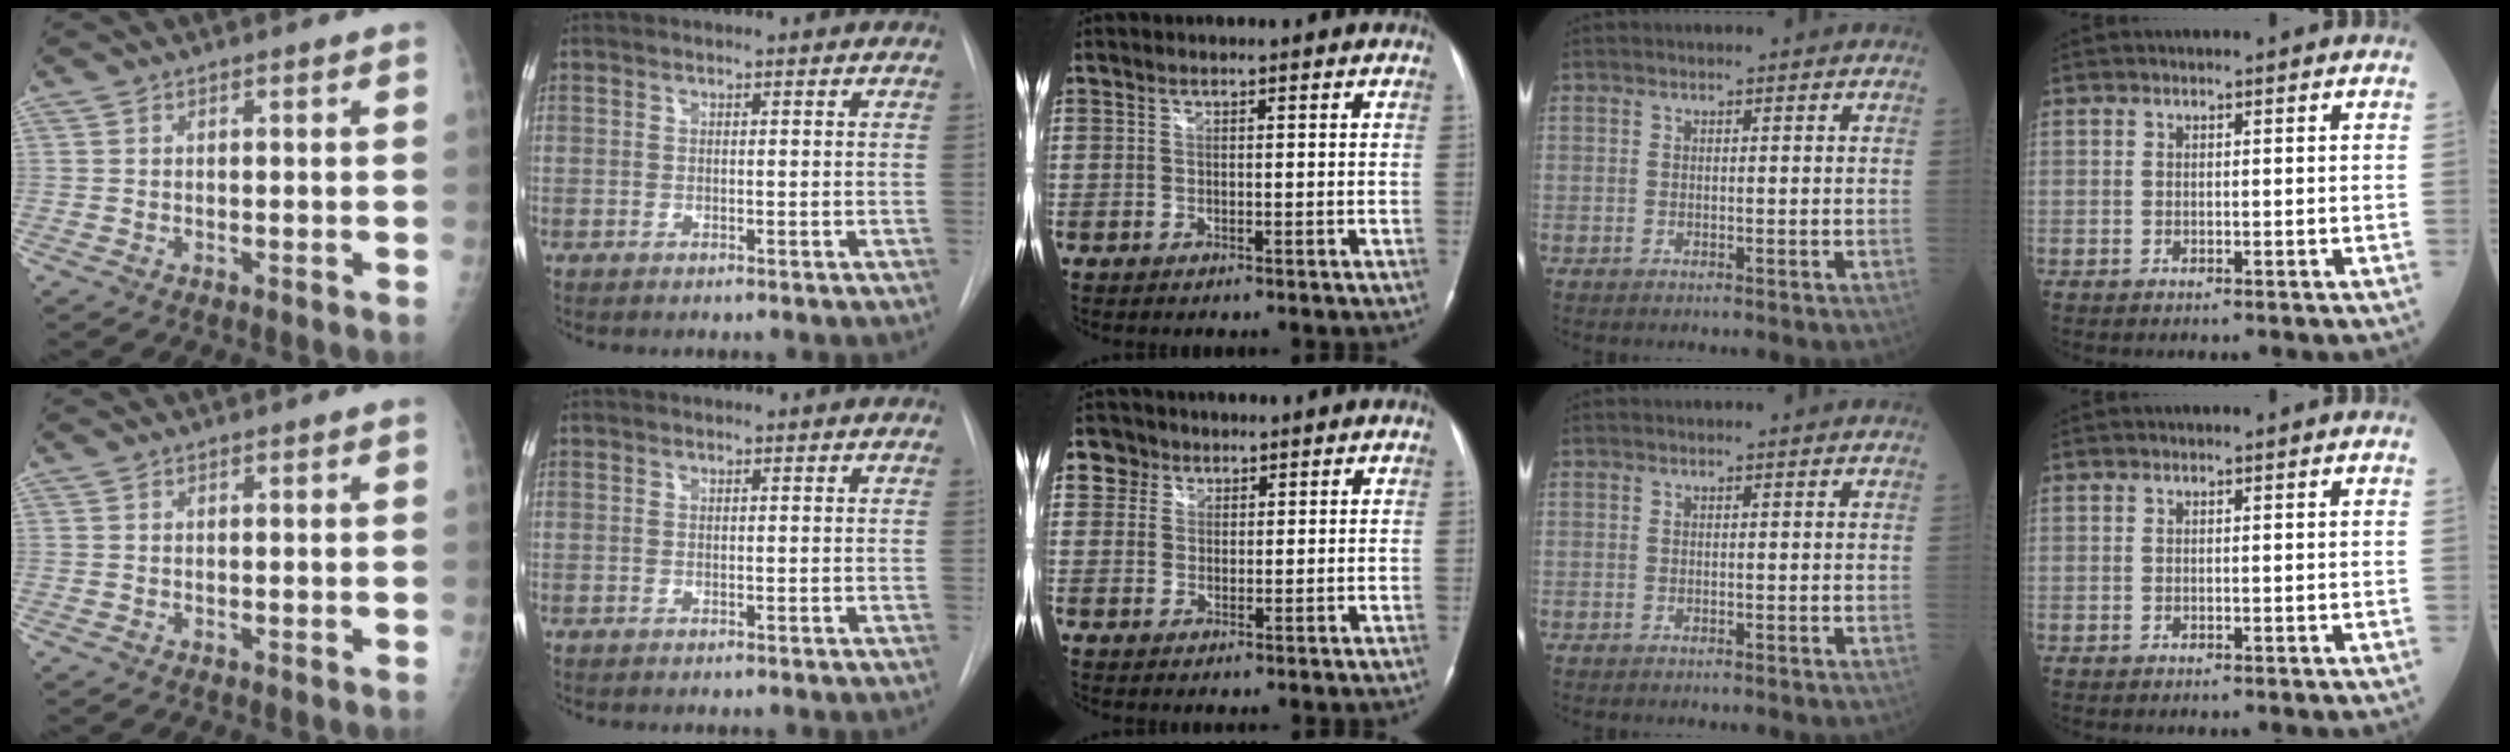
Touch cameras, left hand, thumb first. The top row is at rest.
{"middle": {"total": 3.2, "force": [1.7, 2.7, 0.1], "torque": [0.004, 0.009, 0.023]}}